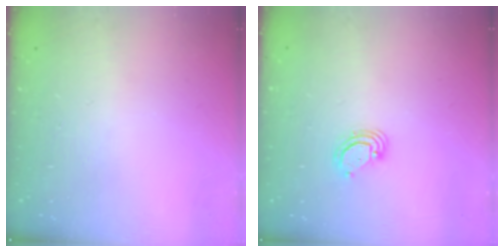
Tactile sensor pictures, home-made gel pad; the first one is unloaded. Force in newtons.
{"total": 3.0, "press": 3.0, "slide": 0.2}